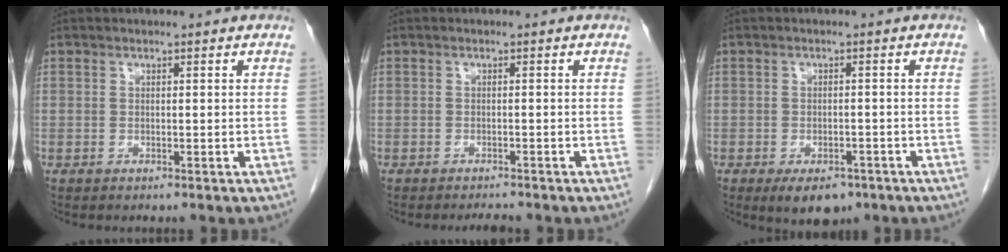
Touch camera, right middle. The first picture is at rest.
{"total": 1.5, "force": [-1.5, 0.1, 0.3], "torque": [-0.007, -0.006, -0.019]}
{"total": 5.7, "force": [-3.8, 2.9, 3.2], "torque": [-0.045, -0.003, -0.050]}